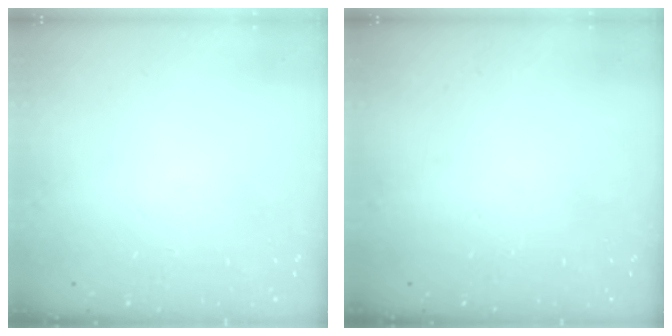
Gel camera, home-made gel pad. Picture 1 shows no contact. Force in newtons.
{"total": 0.0}